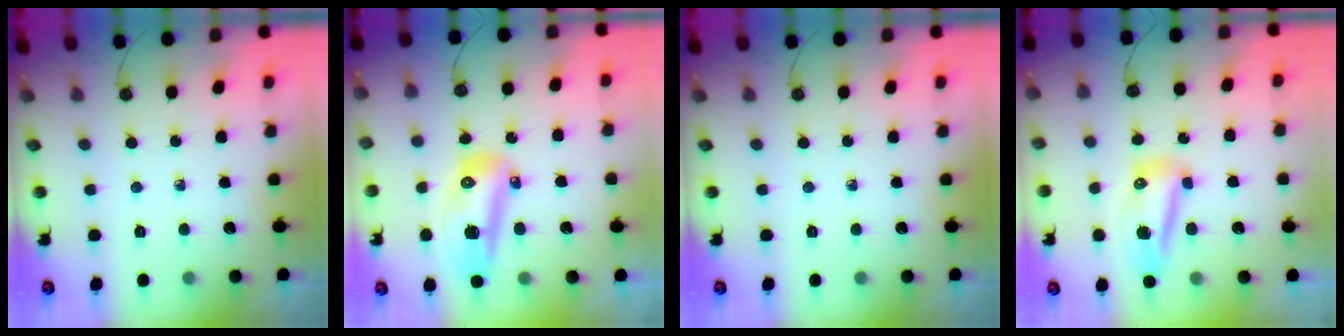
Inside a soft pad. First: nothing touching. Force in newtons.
{"total": 13.1, "press": 13.0, "slide": 1.5}
{"total": 0.0}
{"total": 8.6, "press": 8.6, "slide": 1.0}